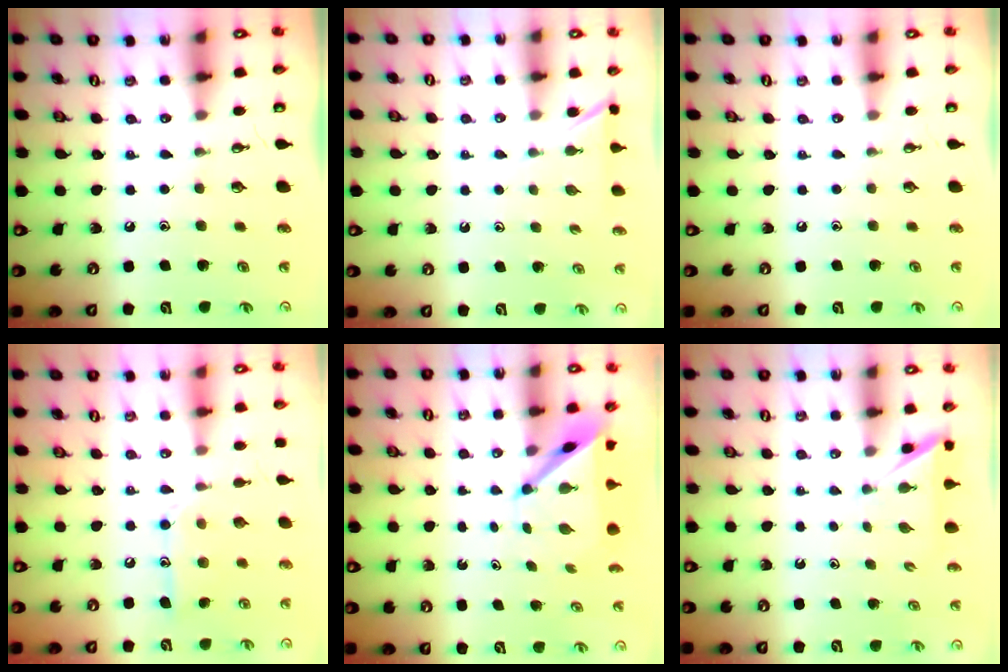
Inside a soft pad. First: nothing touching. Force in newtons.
{"total": 2.7, "press": 2.7, "slide": 0.3}
{"total": 0.0}
{"total": 12.4, "press": 12.4, "slide": 0.8}
{"total": 4.7, "press": 4.7, "slide": 0.5}
{"total": 1.9, "press": 1.9, "slide": 0.2}